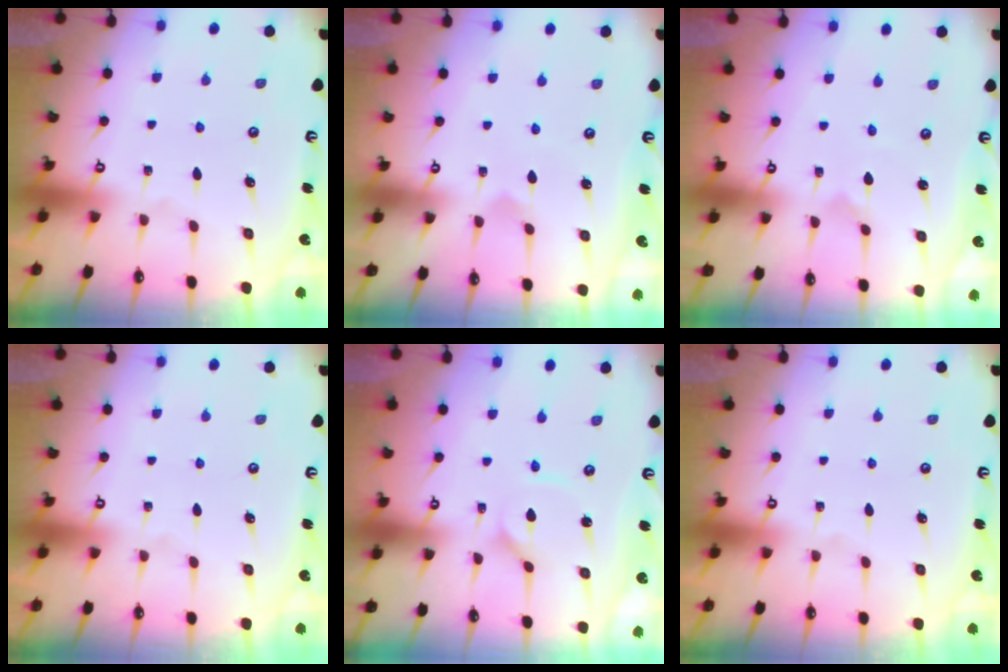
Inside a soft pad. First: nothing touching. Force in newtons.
{"total": 2.6, "press": 2.6, "slide": 0.1}
{"total": 0.0}
{"total": 0.0}
{"total": 1.5, "press": 1.4, "slide": 0.3}
{"total": 0.0}